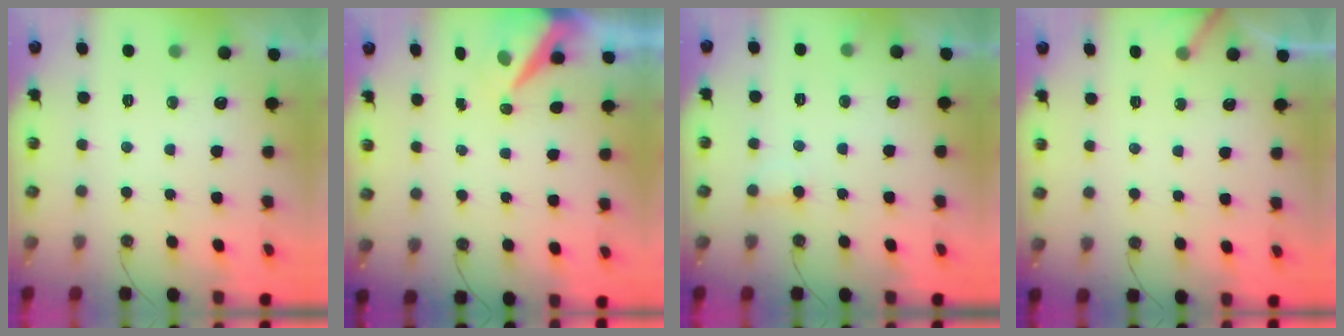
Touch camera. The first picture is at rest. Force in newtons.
{"total": 7.5, "press": 7.5, "slide": 0.7}
{"total": 5.5, "press": 5.5, "slide": 0.5}
{"total": 2.8, "press": 2.8, "slide": 0.2}